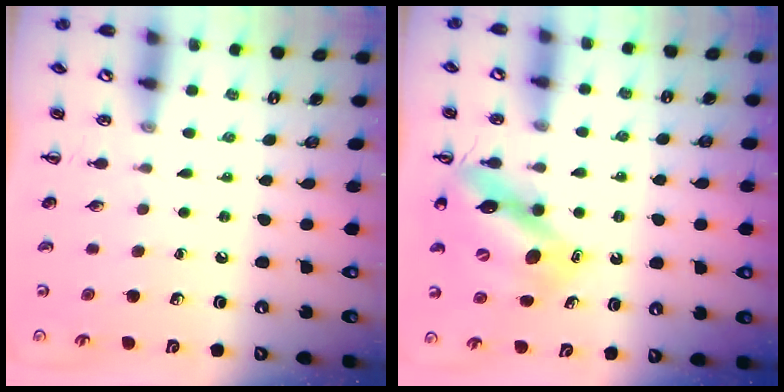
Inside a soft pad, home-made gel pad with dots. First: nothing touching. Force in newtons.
{"total": 11.8, "press": 11.3, "slide": 3.3}